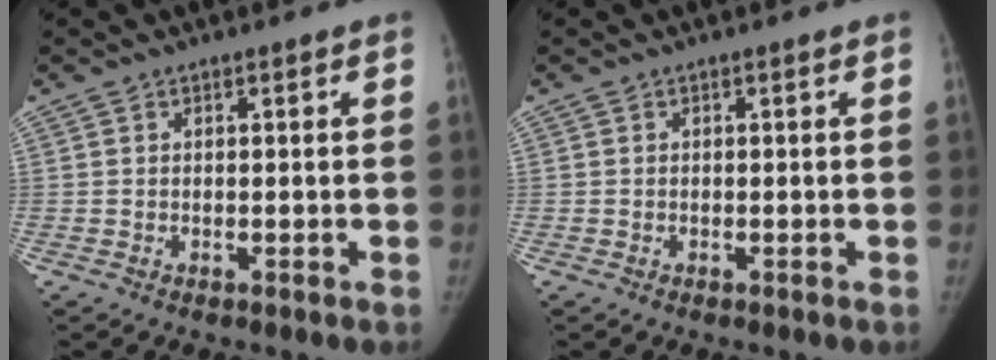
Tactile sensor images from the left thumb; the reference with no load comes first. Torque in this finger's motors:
{"motor_torque": [0.00, 0.00, 0.03, -0.03, 0.01]}